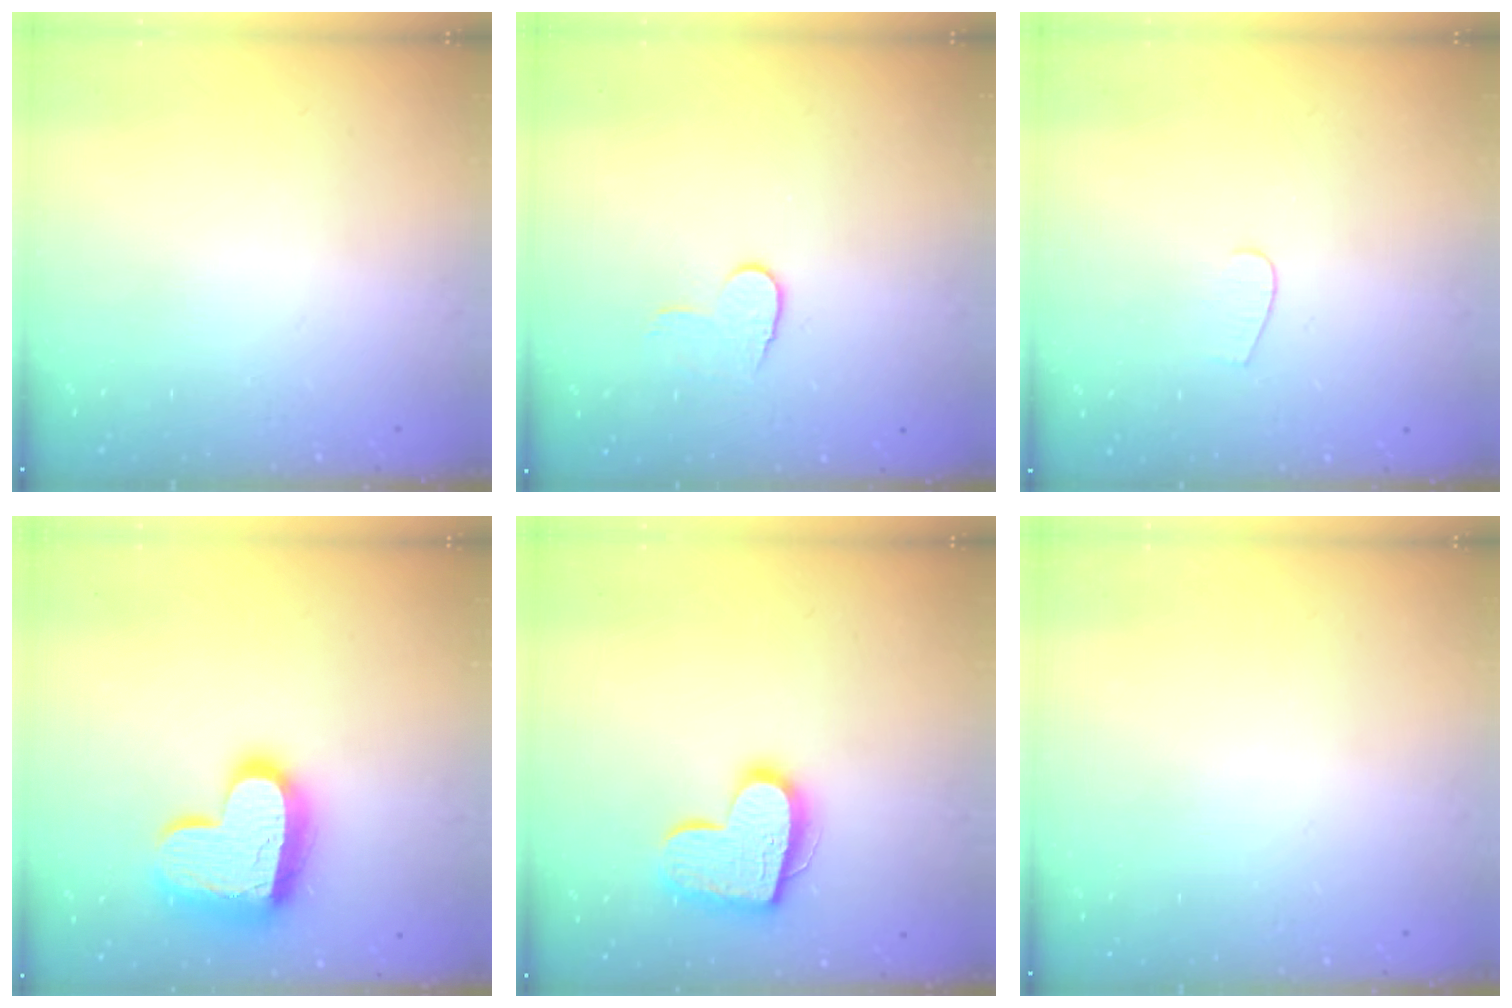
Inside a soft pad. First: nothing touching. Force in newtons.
{"total": 6.1, "press": 6.1, "slide": 0.5}
{"total": 4.0, "press": 4.0, "slide": 0.4}
{"total": 17.7, "press": 17.7, "slide": 1.0}
{"total": 16.1, "press": 16.1, "slide": 0.9}
{"total": 0.0}